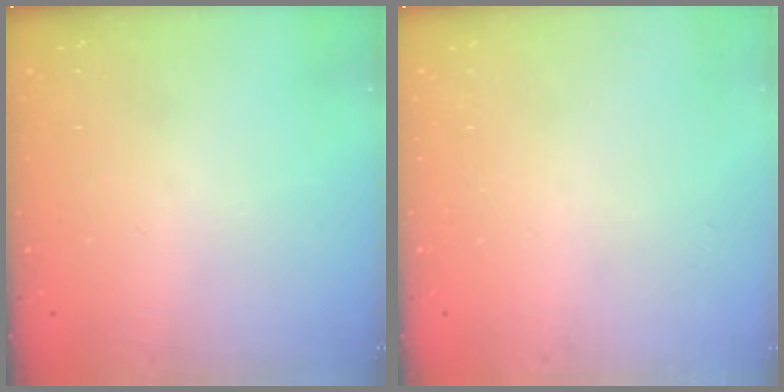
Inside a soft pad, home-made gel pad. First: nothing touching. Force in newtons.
{"total": 0.0}